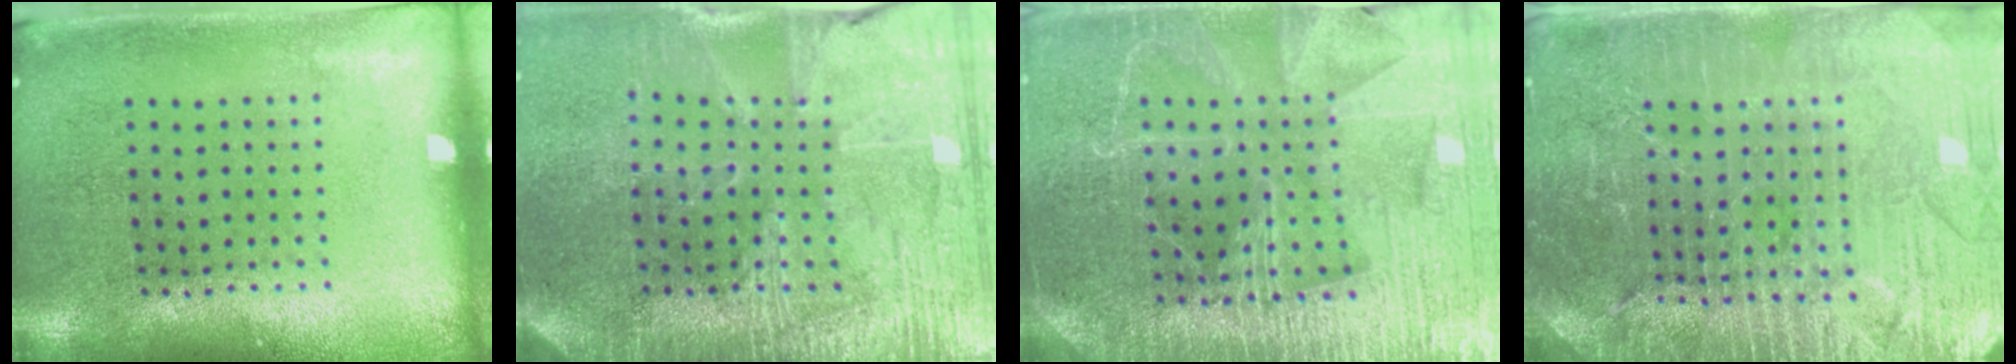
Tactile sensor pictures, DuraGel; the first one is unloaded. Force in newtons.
{"total": 3.5, "press": 3.3, "slide": 1.0}
{"total": 4.4, "press": 4.2, "slide": 1.5}
{"total": 4.4, "press": 4.1, "slide": 1.5}